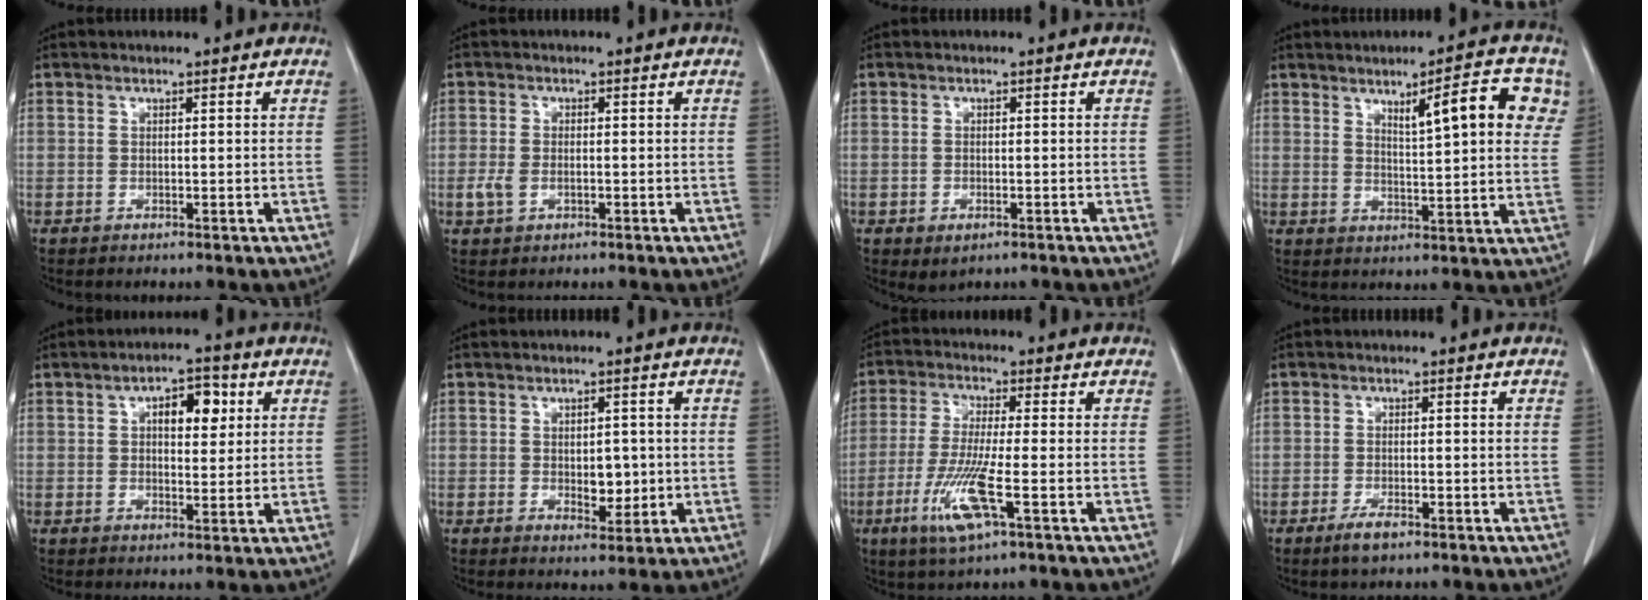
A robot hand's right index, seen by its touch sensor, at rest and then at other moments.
{"total": 2.8, "force": [-0.7, 1.8, 2.1], "torque": [-0.051, 0.004, -0.009]}
{"total": 2.4, "force": [-1.2, 1.4, 1.5], "torque": [-0.023, -0.002, -0.006]}
{"total": 10.5, "force": [4.4, 1.8, 9.3], "torque": [-0.124, 0.012, 0.060]}
{"total": 6.1, "force": [1.9, 2.8, 5.1], "torque": [-0.078, 0.014, 0.030]}
{"total": 4.0, "force": [-0.2, 2.3, 3.3], "torque": [-0.041, 0.000, 0.007]}
{"total": 9.4, "force": [-3.6, 0.3, 8.6], "torque": [-0.179, -0.021, -0.070]}
{"total": 2.9, "force": [-1.9, 0.8, 2.0], "torque": [-0.041, -0.001, -0.033]}